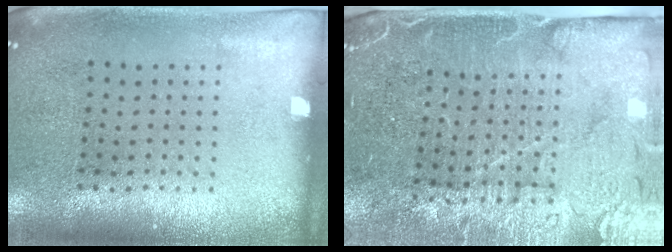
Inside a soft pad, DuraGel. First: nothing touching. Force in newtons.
{"total": 4.5, "press": 3.9, "slide": 2.2}